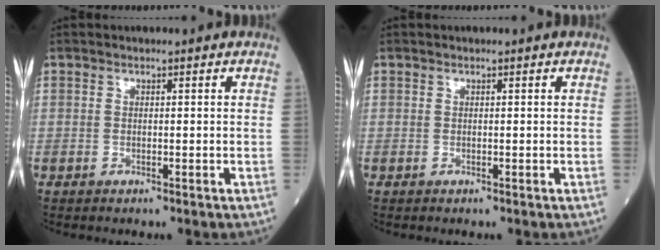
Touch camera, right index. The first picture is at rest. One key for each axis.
{"total": 0.0}